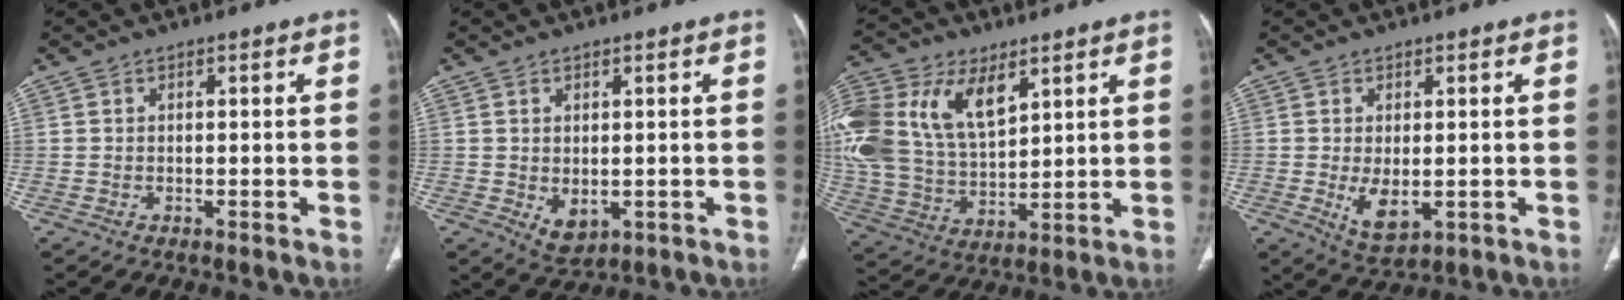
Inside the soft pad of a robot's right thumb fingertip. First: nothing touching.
{"total": 3.9, "force": [-0.5, 2.5, 3.0], "torque": [-0.043, -0.004, 0.010]}
{"total": 23.8, "force": [9.8, 14.4, 16.2], "torque": [-0.367, 0.002, 0.192]}
{"total": 5.5, "force": [-0.8, 2.9, 4.6], "torque": [-0.077, -0.016, 0.000]}